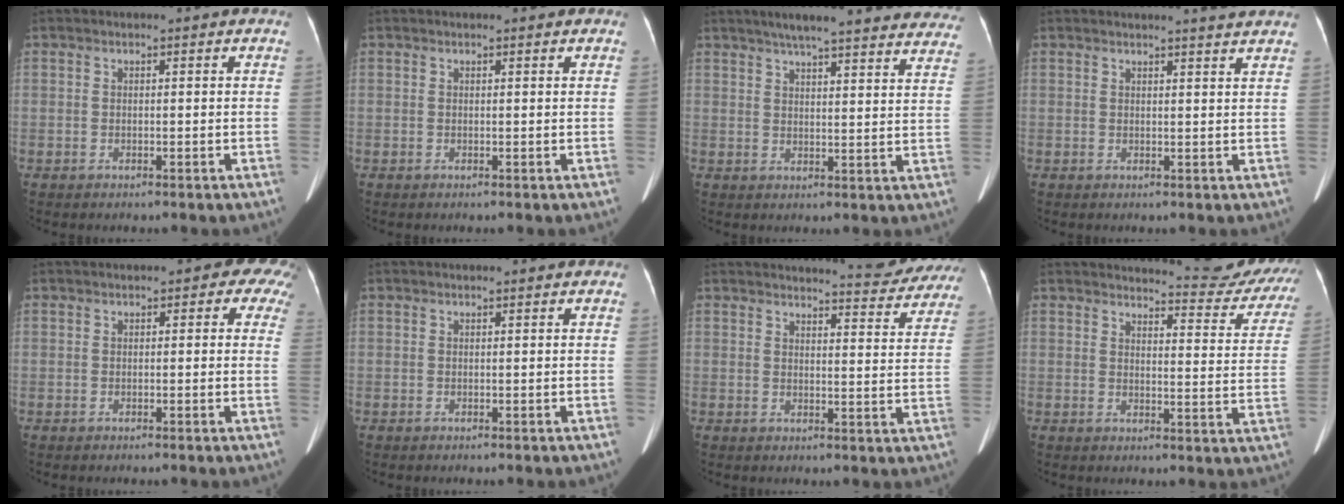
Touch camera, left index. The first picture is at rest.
{"total": 1.0, "force": [0.9, 0.2, 0.4], "torque": [-0.009, 0.006, 0.009]}
{"total": 25.3, "force": [22.2, 3.6, 11.6], "torque": [-0.163, -0.018, 0.259]}
{"total": 4.6, "force": [4.3, -0.6, 1.7], "torque": [-0.024, 0.000, 0.038]}
{"total": 4.8, "force": [1.7, 2.7, 3.6], "torque": [-0.017, 0.018, 0.010]}
{"total": 0.0}
{"total": 10.5, "force": [10.2, 1.3, 2.1], "torque": [-0.013, -0.026, 0.103]}
{"total": 14.0, "force": [13.8, 1.1, 1.6], "torque": [-0.001, -0.079, 0.136]}